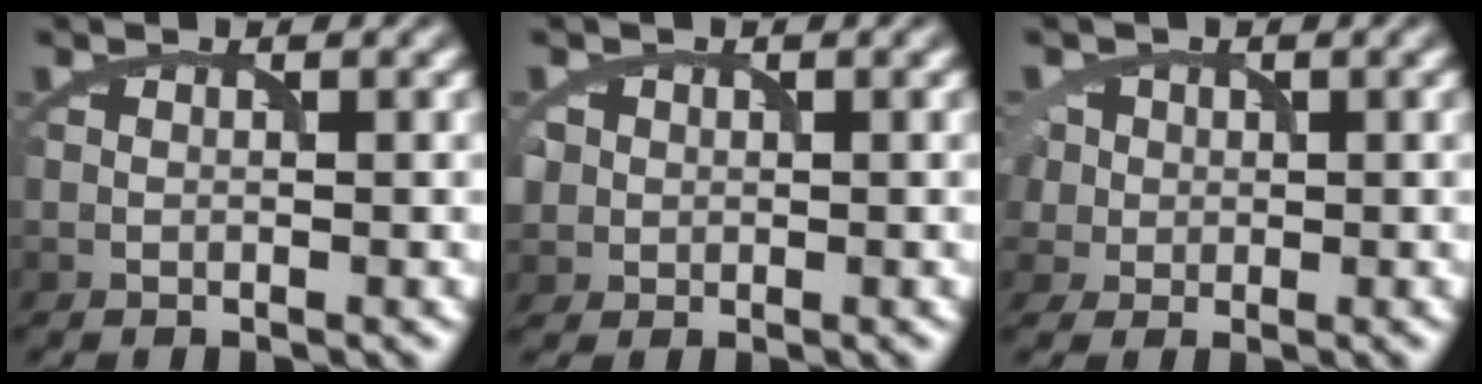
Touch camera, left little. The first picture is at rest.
{"total": 1.6, "force": [0.5, 1.5, -0.1], "torque": [0.000, -0.004, 0.029]}
{"total": 3.9, "force": [0.6, 3.5, 1.7], "torque": [-0.040, 0.023, 0.009]}